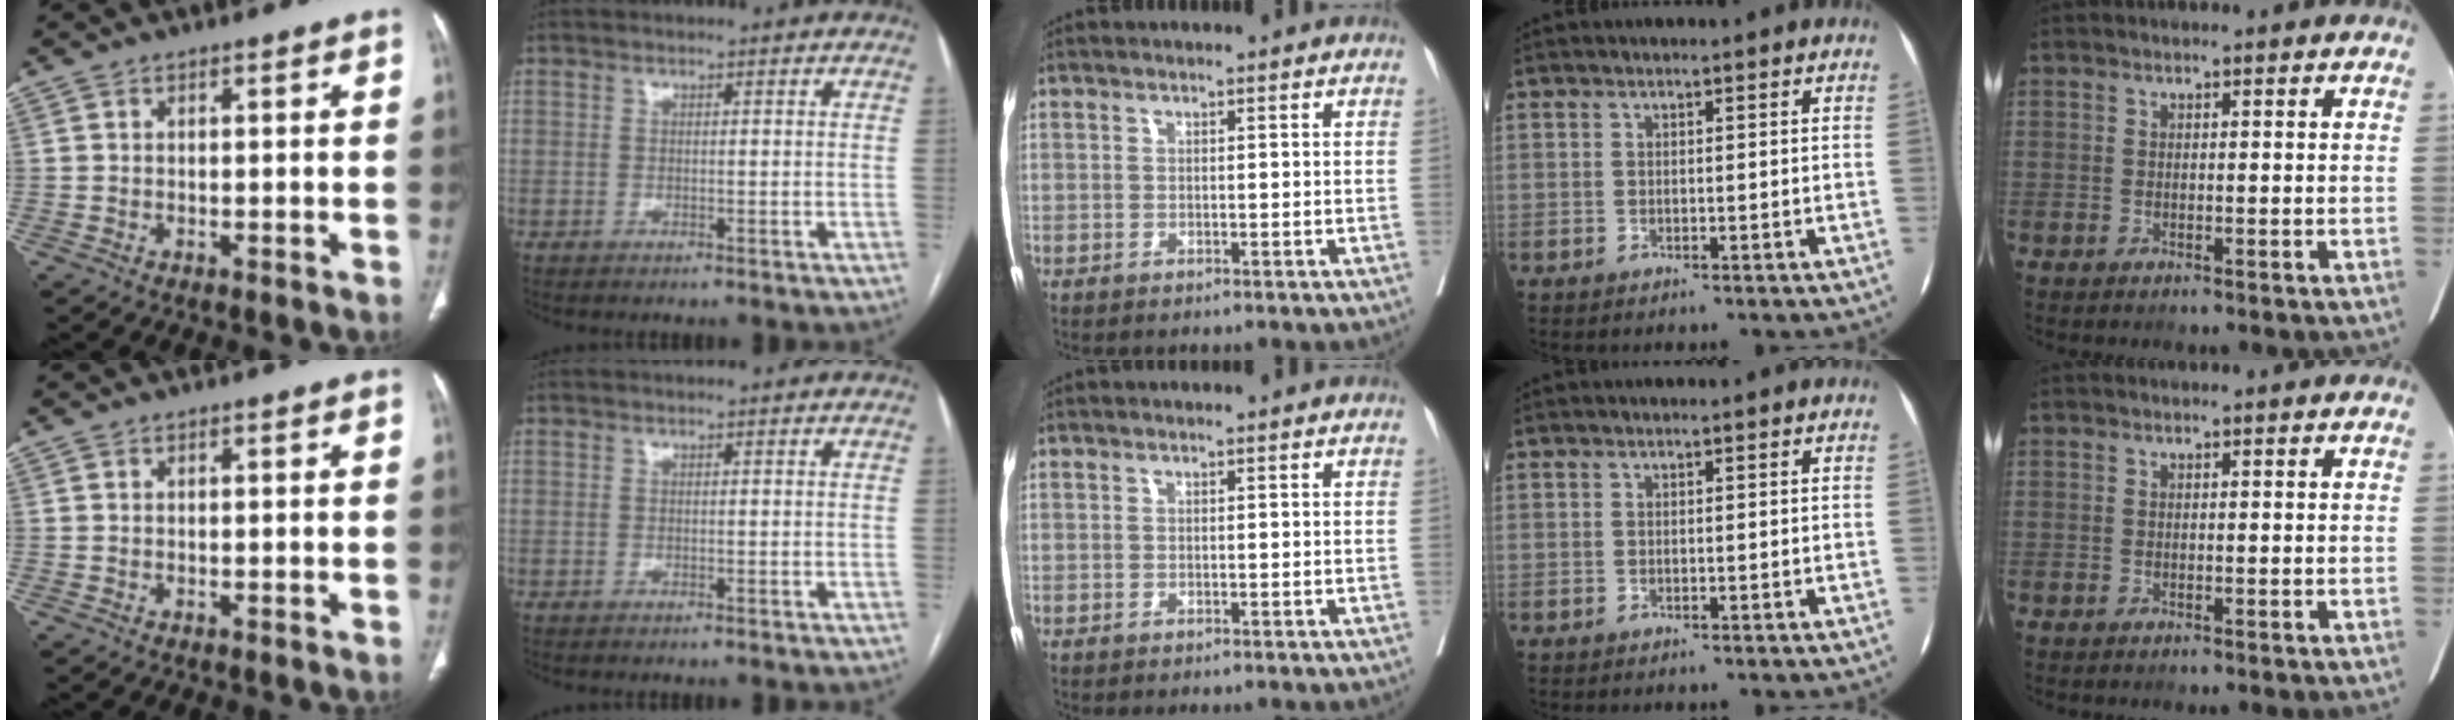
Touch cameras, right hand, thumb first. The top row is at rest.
{}